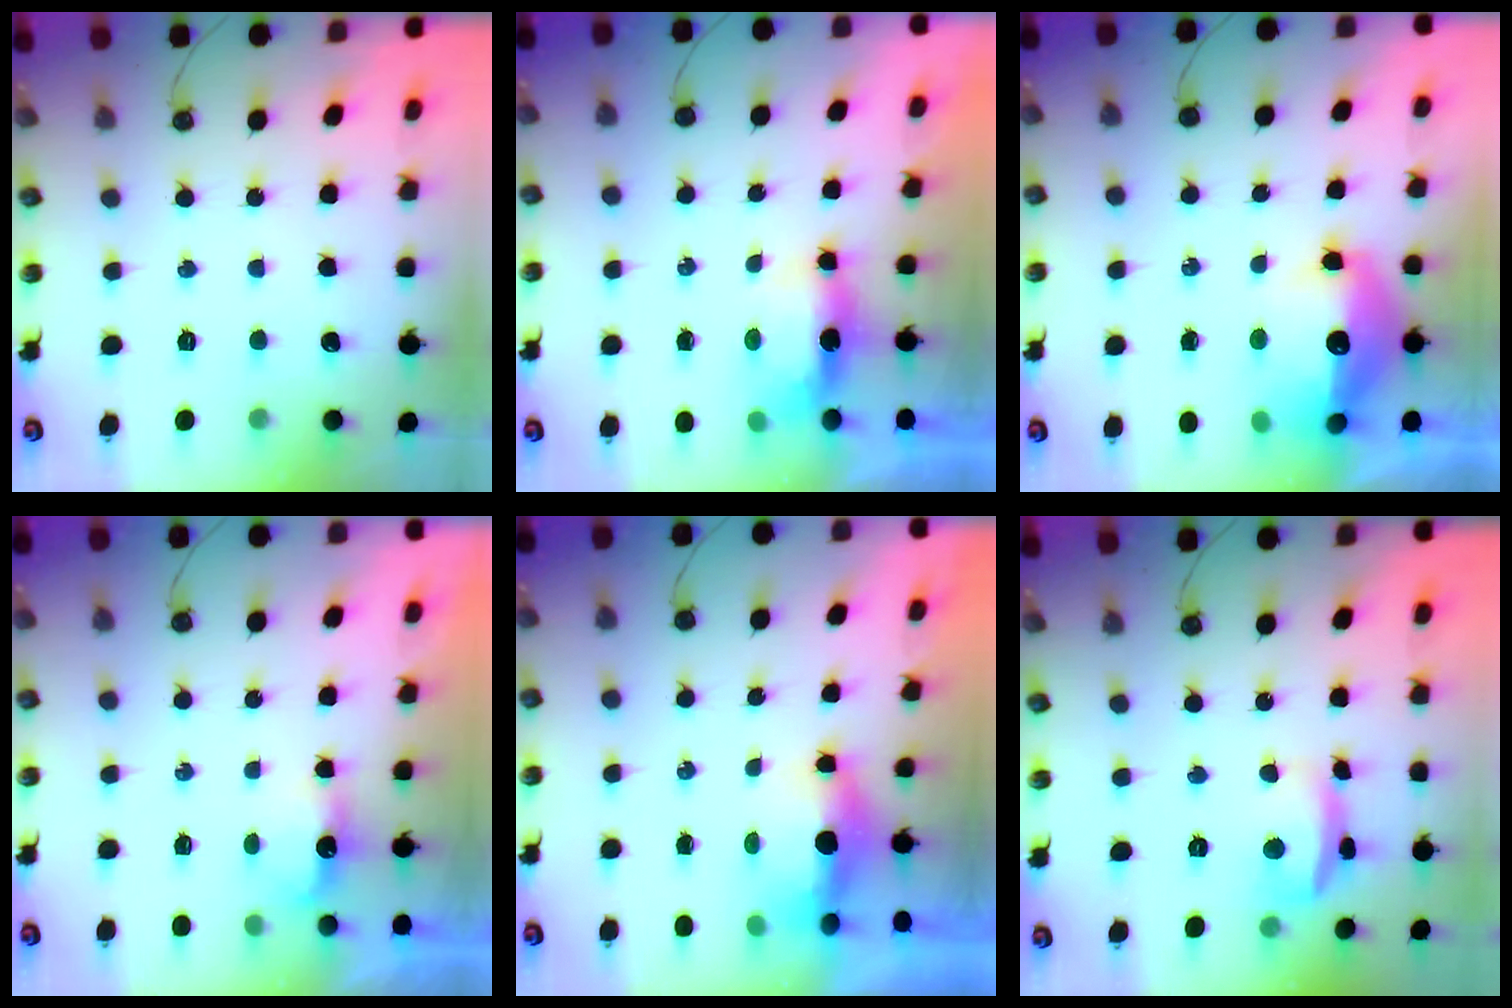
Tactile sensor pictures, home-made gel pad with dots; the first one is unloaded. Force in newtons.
{"total": 6.6, "press": 6.1, "slide": 2.7}
{"total": 15.3, "press": 15.2, "slide": 1.3}
{"total": 4.0, "press": 3.9, "slide": 0.6}
{"total": 13.2, "press": 6.4, "slide": 11.6}
{"total": 10.8, "press": 10.7, "slide": 1.5}